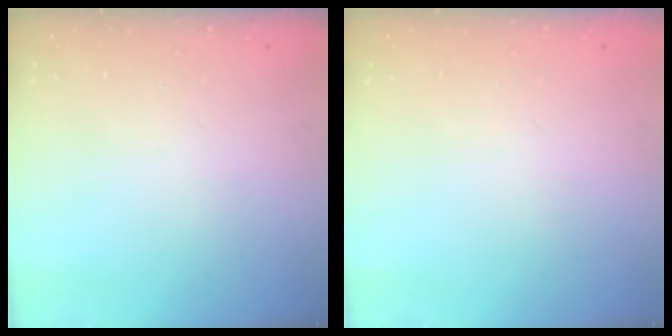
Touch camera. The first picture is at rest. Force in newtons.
{"total": 0.0}